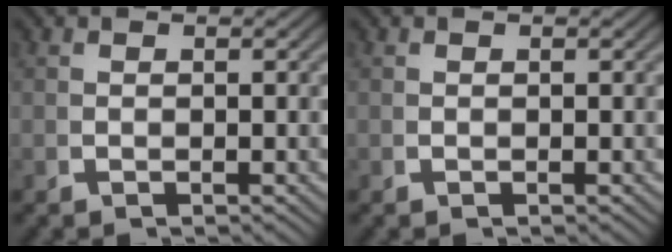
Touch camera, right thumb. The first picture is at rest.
{"total": 0.0}